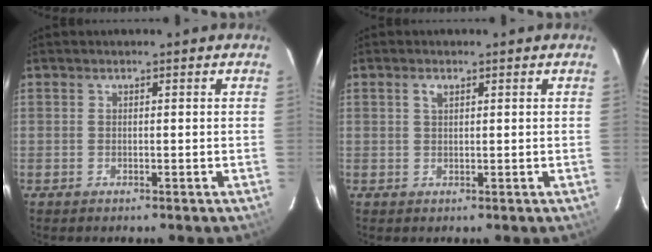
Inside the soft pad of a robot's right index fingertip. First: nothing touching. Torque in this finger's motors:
{"motor_torque": [0.00, 0.00, 0.00, 0.01]}